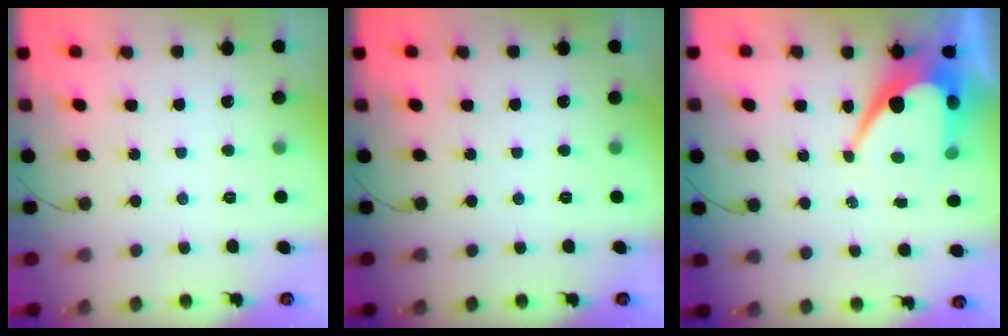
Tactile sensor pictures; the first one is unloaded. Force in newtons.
{"total": 0.0}
{"total": 10.3, "press": 10.3, "slide": 0.5}